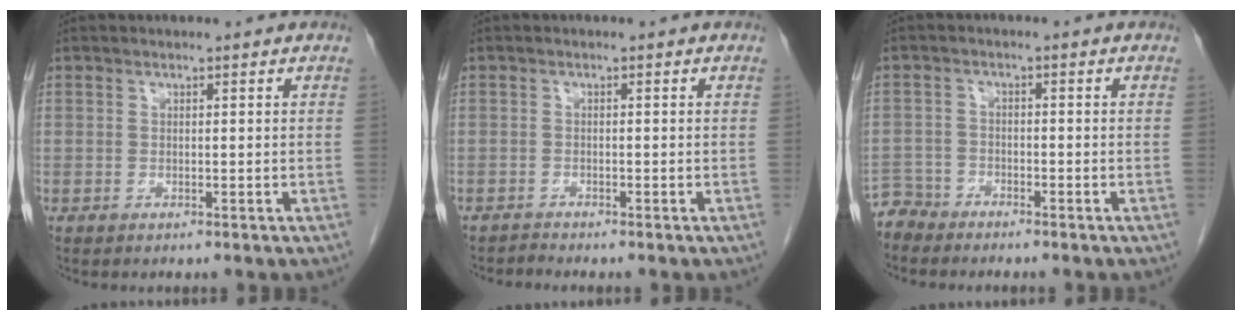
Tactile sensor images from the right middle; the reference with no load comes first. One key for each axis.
{"total": 0.9, "fx": -0.8, "fy": -0.2, "fz": -0.4, "tx": 0.001, "ty": -0.008, "tz": -0.015}
{"total": 3.3, "fx": -3.0, "fy": 0.6, "fz": -1.0, "tx": 0.020, "ty": -0.007, "tz": -0.062}